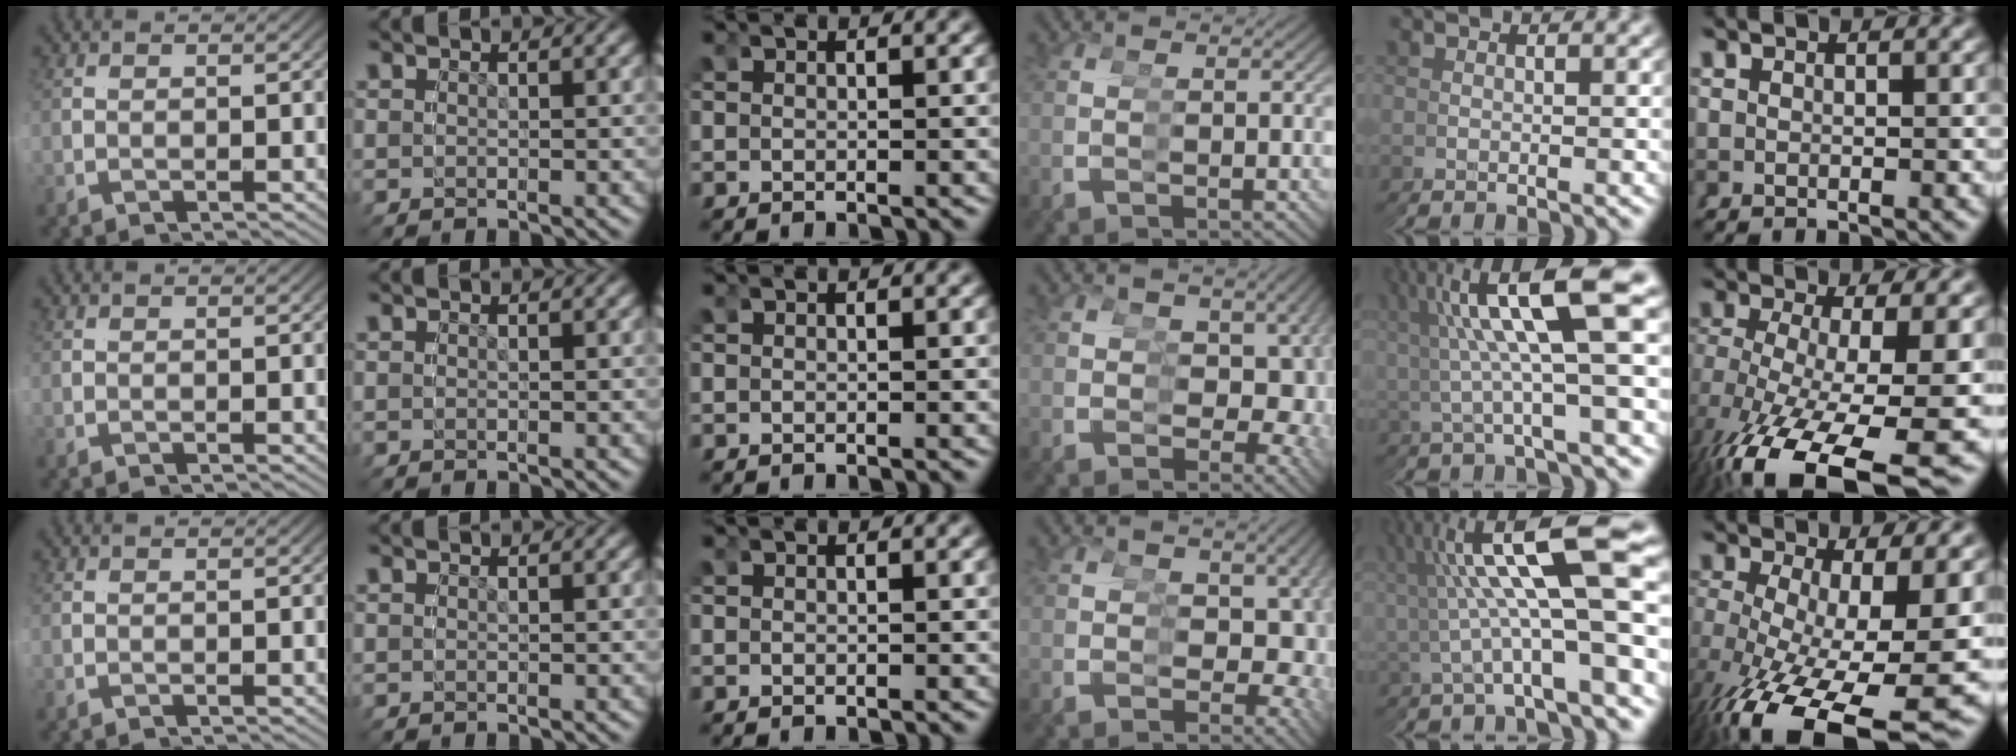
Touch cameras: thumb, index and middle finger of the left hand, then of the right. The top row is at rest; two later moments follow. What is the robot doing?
{"motion": "grasp_and_lifting", "object": "legos"}